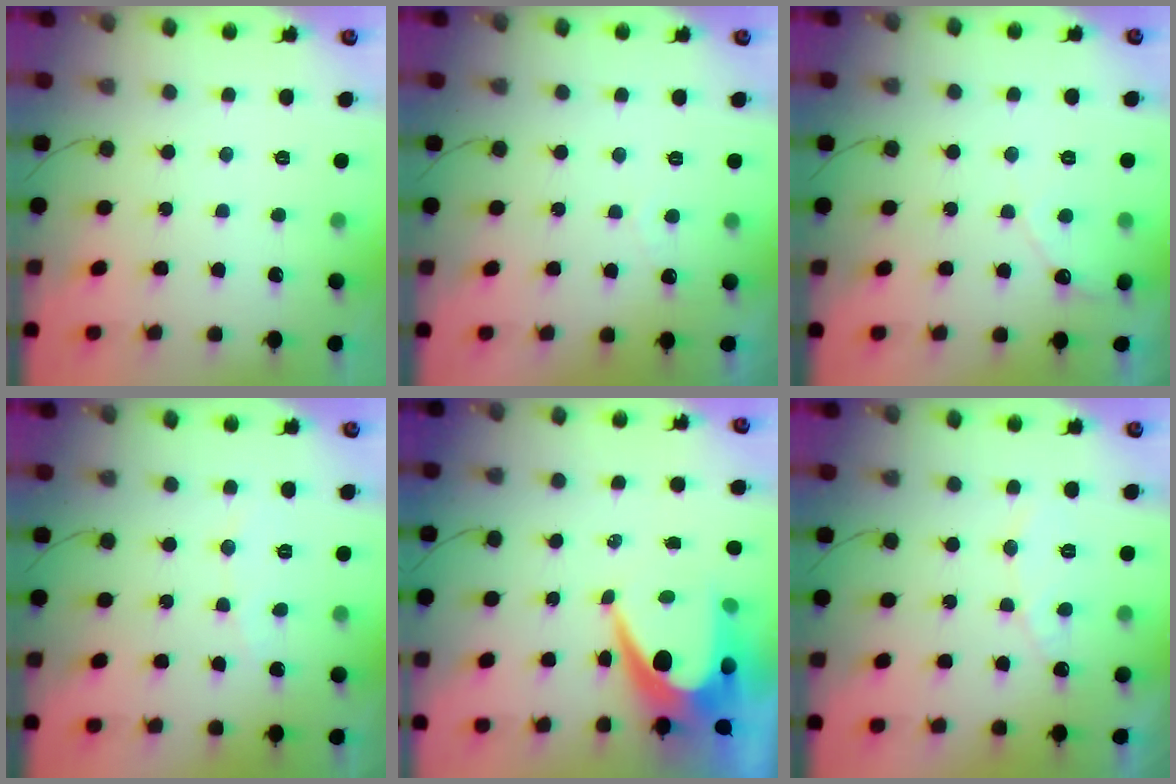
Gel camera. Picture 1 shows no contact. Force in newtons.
{"total": 2.2, "press": 2.2, "slide": 0.1}
{"total": 4.2, "press": 4.1, "slide": 0.3}
{"total": 3.3, "press": 3.3, "slide": 0.3}
{"total": 11.2, "press": 11.2, "slide": 0.6}
{"total": 6.6, "press": 6.6, "slide": 0.5}